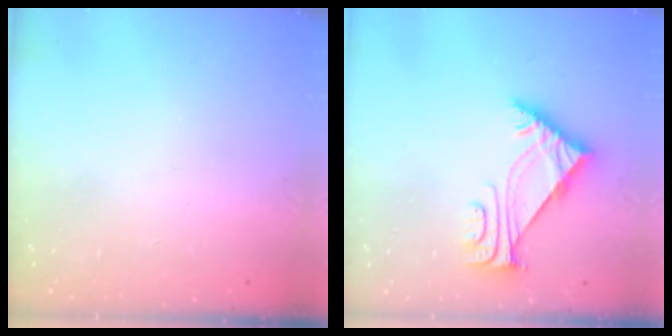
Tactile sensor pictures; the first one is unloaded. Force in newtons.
{"total": 6.3, "press": 6.3, "slide": 0.9}